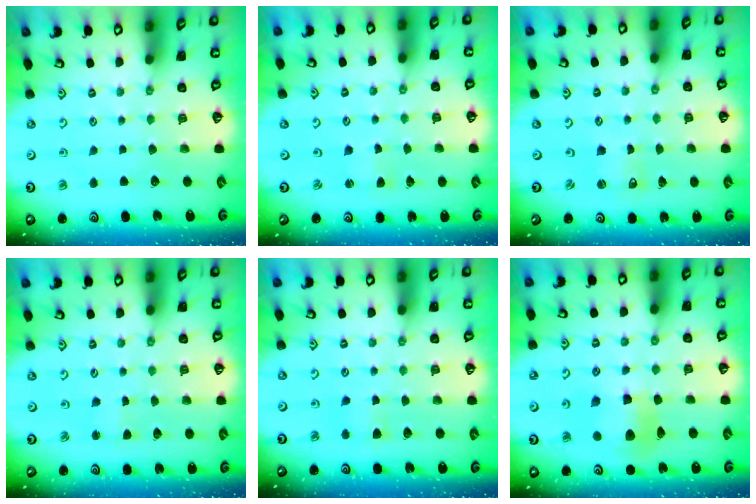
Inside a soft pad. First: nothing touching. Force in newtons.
{"total": 1.7, "press": 1.7, "slide": 0.4}
{"total": 1.2, "press": 1.2, "slide": 0.1}
{"total": 1.9, "press": 1.9, "slide": 0.2}
{"total": 4.0, "press": 4.0, "slide": 0.6}
{"total": 10.0, "press": 10.0, "slide": 1.3}